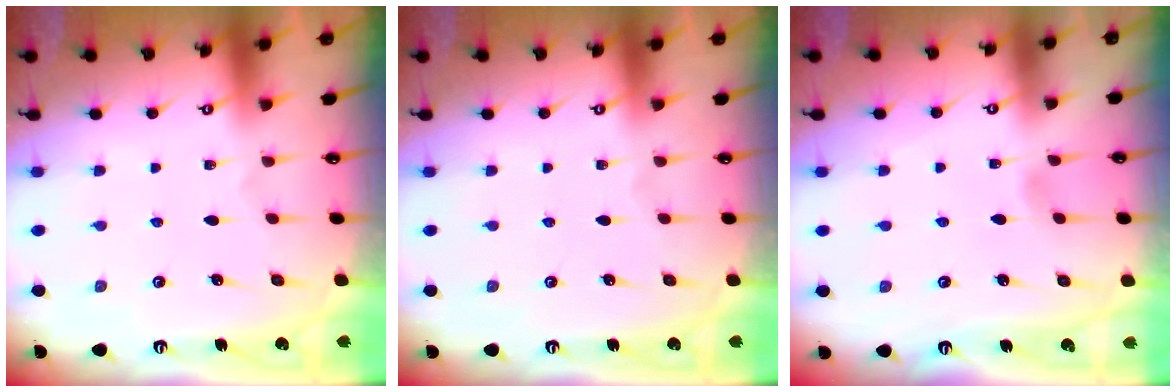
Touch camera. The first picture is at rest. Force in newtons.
{"total": 0.0}
{"total": 3.2, "press": 3.2, "slide": 0.4}